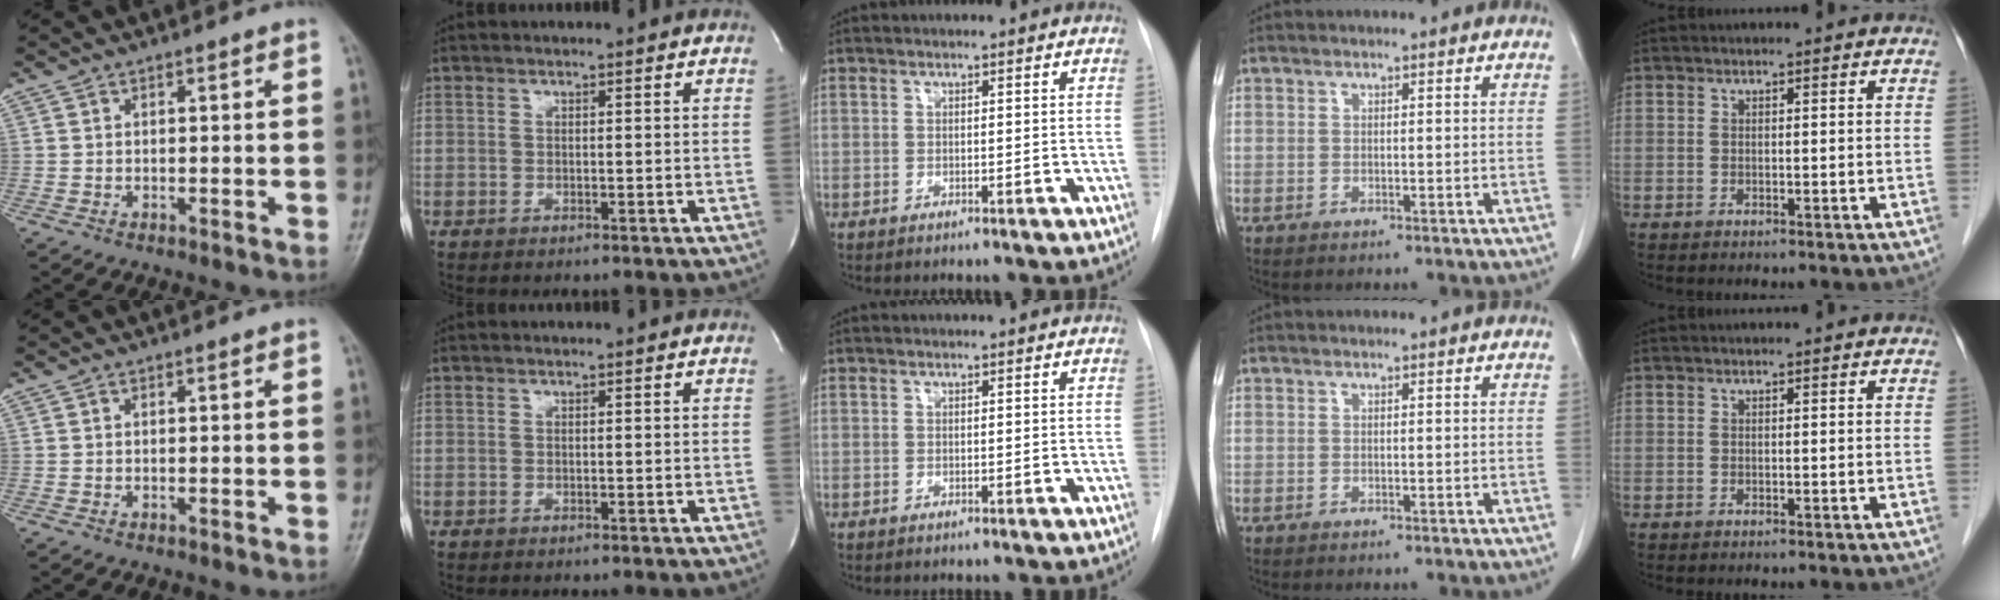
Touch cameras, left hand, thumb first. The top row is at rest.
{}